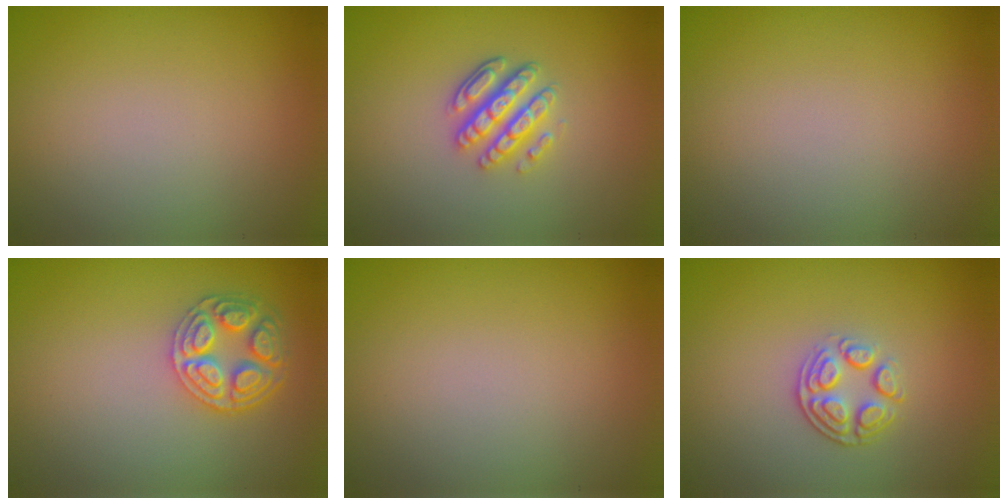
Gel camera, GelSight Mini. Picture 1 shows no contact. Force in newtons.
{"total": 3.6, "press": 3.1, "slide": 1.8}
{"total": 0.0}
{"total": 3.8, "press": 3.5, "slide": 1.6}
{"total": 0.0}
{"total": 3.0, "press": 2.3, "slide": 1.9}